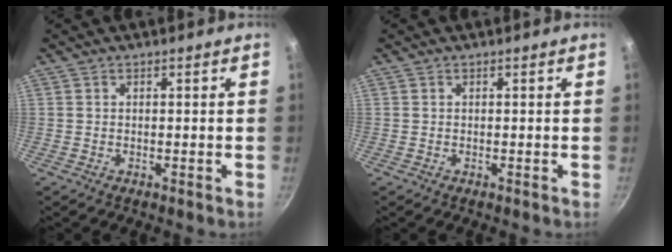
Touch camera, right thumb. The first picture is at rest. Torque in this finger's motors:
{"motor_torque": [-0.01, 0.01, 0.30, 0.27, 0.00]}